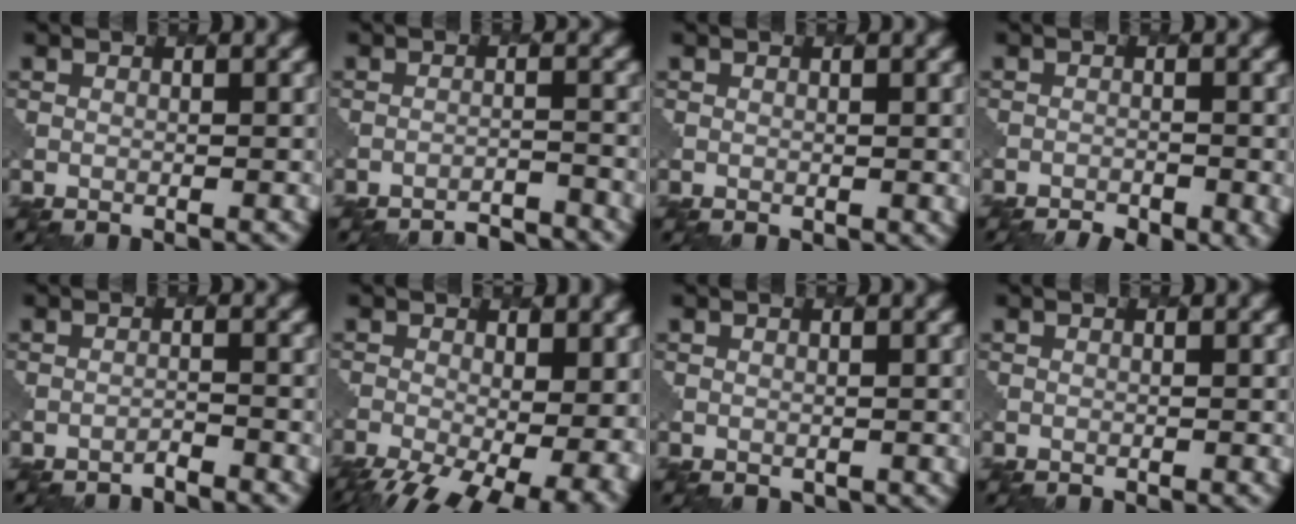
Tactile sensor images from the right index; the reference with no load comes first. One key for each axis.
{"total": 4.1, "fx": -4.0, "fy": 0.4, "fz": 0.6, "tx": -0.006, "ty": 0.002, "tz": -0.058}
{"total": 1.0, "fx": 0.2, "fy": 0.7, "fz": 0.7, "tx": -0.009, "ty": -0.003, "tz": 0.005}
{"total": 5.7, "fx": -4.6, "fy": 2.3, "fz": 2.4, "tx": -0.022, "ty": -0.002, "tz": -0.049}
{"total": 1.2, "fx": -1.2, "fy": 0.0, "fz": 0.0, "tx": 0.010, "ty": 0.000, "tz": -0.028}
{"total": 12.3, "fx": -5.4, "fy": 6.0, "fz": 9.2, "tx": -0.146, "ty": -0.043, "tz": -0.060}
{"total": 0.9, "fx": 0.1, "fy": 0.8, "fz": 0.3, "tx": -0.007, "ty": -0.006, "tz": 0.004}
{"total": 0.0}